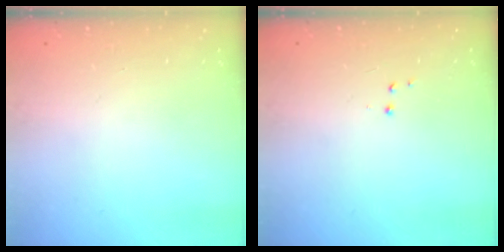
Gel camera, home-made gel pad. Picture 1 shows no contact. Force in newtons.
{"total": 2.9, "press": 2.8, "slide": 0.7}